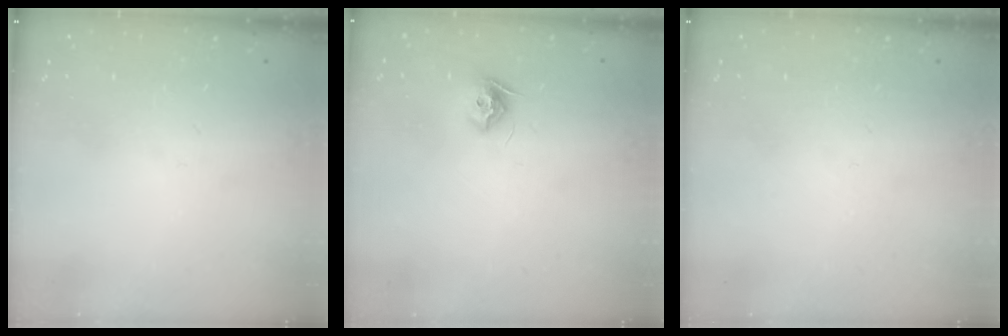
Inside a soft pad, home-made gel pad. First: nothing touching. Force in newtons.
{"total": 8.2, "press": 8.2, "slide": 0.1}
{"total": 0.0}